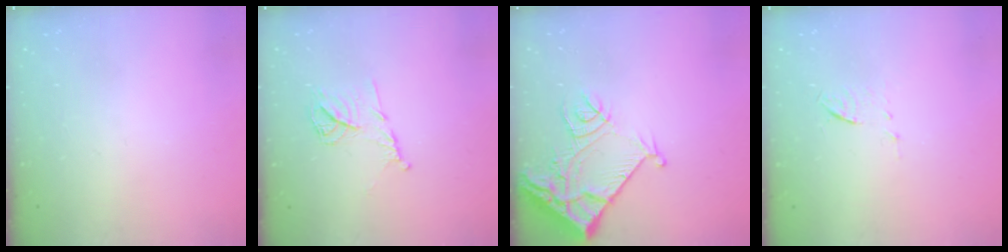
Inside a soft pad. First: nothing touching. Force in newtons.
{"total": 9.8, "press": 9.8, "slide": 0.6}
{"total": 12.6, "press": 12.5, "slide": 1.5}
{"total": 4.2, "press": 4.1, "slide": 0.9}